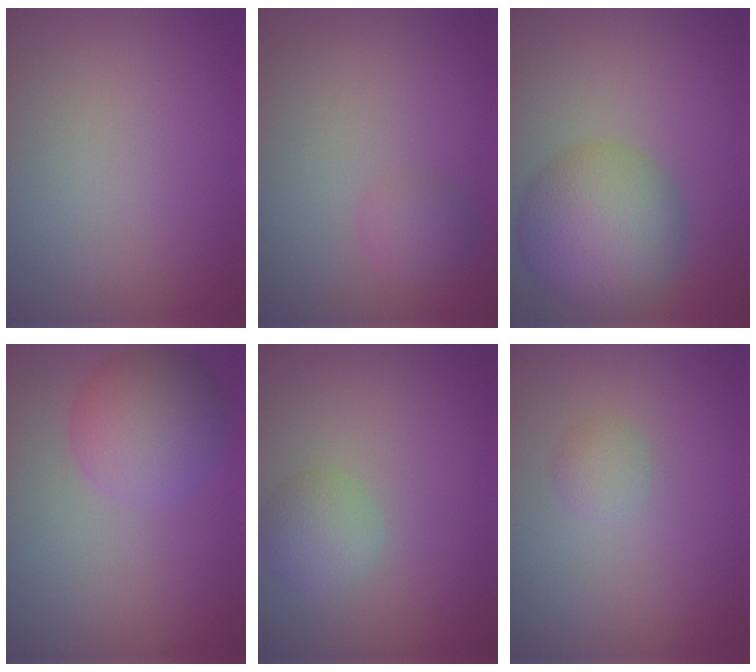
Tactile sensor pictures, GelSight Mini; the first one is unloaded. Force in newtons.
{"total": 1.8, "press": 1.8, "slide": 0.0}
{"total": 8.1, "press": 8.1, "slide": 0.3}
{"total": 5.0, "press": 5.0, "slide": 0.3}
{"total": 2.7, "press": 2.7, "slide": 0.2}
{"total": 1.2, "press": 1.2, "slide": 0.1}